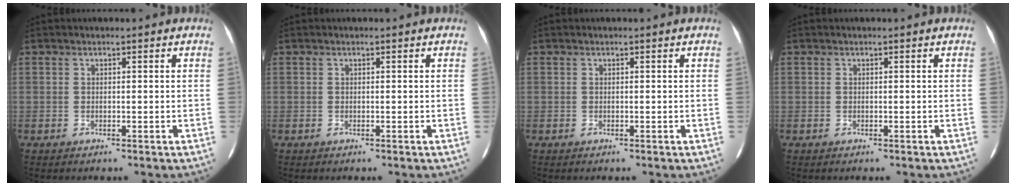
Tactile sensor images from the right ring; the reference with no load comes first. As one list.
[{"total": 0.0}, {"total": 0.0}, {"total": 0.0}]